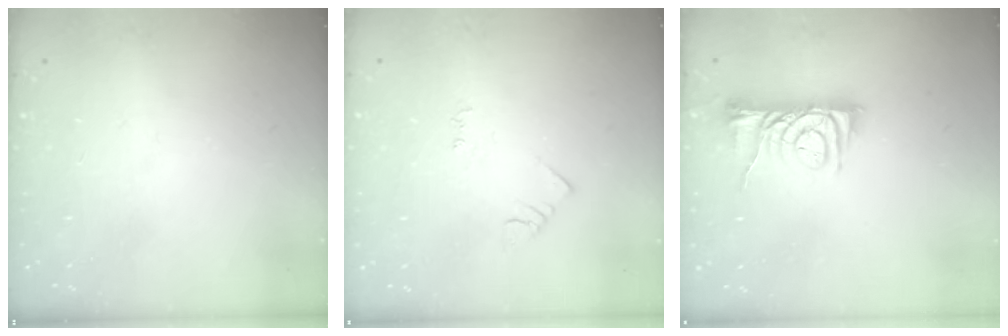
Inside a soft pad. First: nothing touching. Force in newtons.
{"total": 4.2, "press": 4.1, "slide": 0.6}
{"total": 8.0, "press": 8.0, "slide": 0.1}